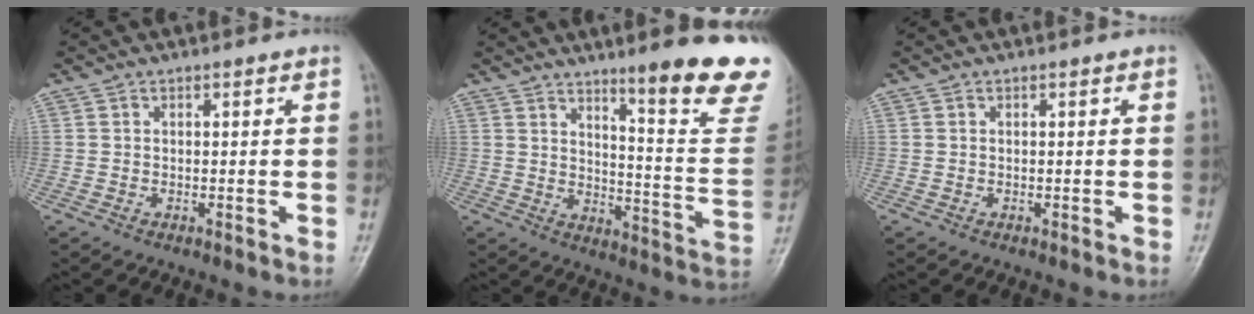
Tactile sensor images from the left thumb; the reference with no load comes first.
{"total": 18.7, "force": [12.6, 2.1, 13.6], "torque": [-0.141, -0.090, 0.174]}
{"total": 0.0}